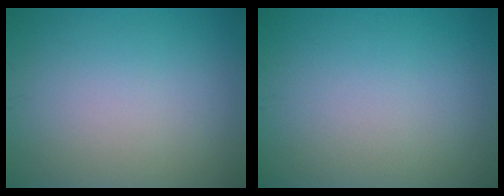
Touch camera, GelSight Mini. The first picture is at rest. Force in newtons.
{"total": 0.0}